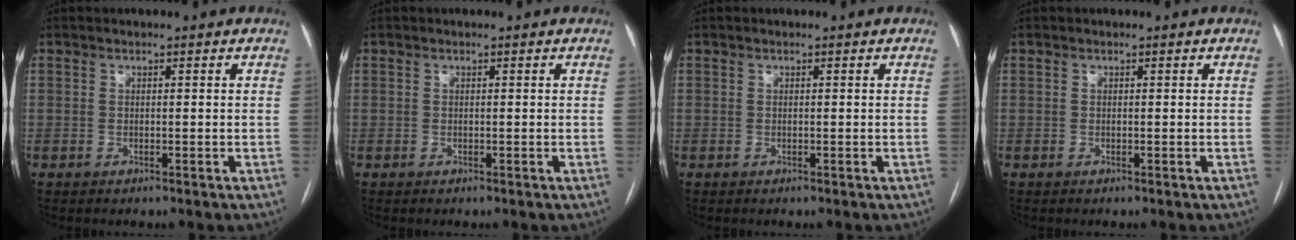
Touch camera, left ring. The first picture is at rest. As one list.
[{"total": 0.0}, {"total": 0.0}, {"total": 0.0}]